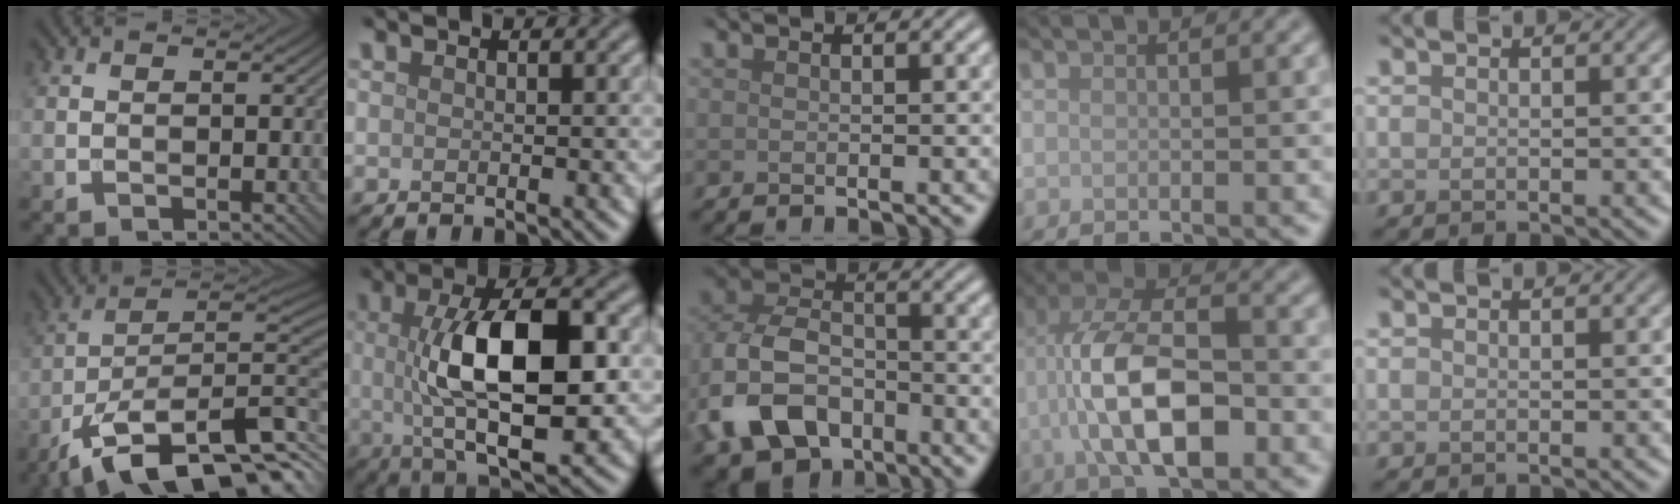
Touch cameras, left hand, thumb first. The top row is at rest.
{"thumb": {"total": 17.7, "force": [-10.8, 6.6, 12.4], "torque": [-0.190, -0.019, -0.191]}, "index": {"total": 10.5, "force": [0.4, 3.8, 9.8], "torque": [-0.156, 0.005, 0.005]}, "middle": {"total": 8.7, "force": [-3.7, 6.1, 5.1], "torque": [-0.111, -0.005, -0.077]}, "ring": {"total": 9.9, "force": [-2.2, 4.5, 8.5], "torque": [-0.163, 0.010, -0.046]}}